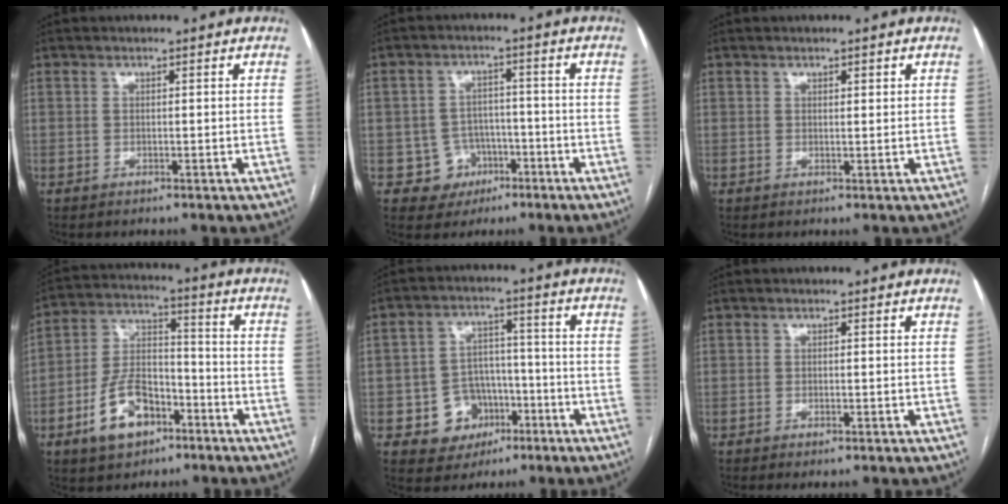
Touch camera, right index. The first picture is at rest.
{"total": 5.6, "force": [-2.3, 5.1, 0.2], "torque": [0.009, 0.016, -0.031]}
{"total": 1.0, "force": [0.6, 0.3, 0.7], "torque": [-0.011, 0.002, 0.007]}
{"total": 11.4, "force": [-5.8, 6.6, 7.2], "torque": [-0.149, 0.019, -0.098]}
{"total": 8.3, "force": [-3.3, 7.3, 2.1], "torque": [-0.027, 0.024, -0.041]}
{"total": 0.8, "force": [-0.5, 0.0, 0.6], "torque": [-0.009, -0.001, -0.007]}